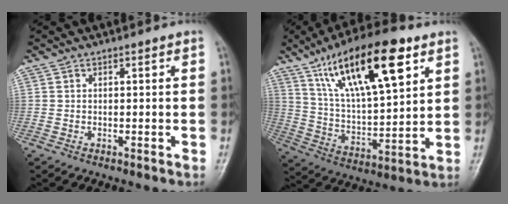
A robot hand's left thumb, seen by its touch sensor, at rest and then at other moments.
{"total": 21.8, "force": [11.1, 7.3, 17.2], "torque": [-0.271, -0.028, 0.199]}